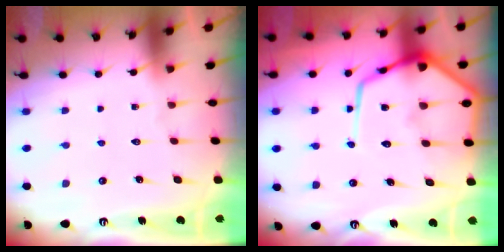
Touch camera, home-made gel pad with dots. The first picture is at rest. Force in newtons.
{"total": 15.2, "press": 15.1, "slide": 1.6}